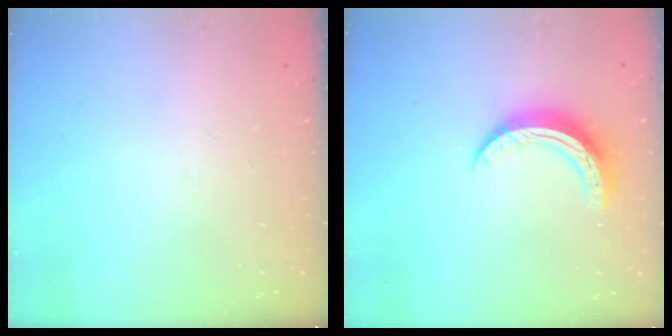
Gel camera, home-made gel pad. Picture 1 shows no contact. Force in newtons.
{"total": 10.1, "press": 10.1, "slide": 0.5}